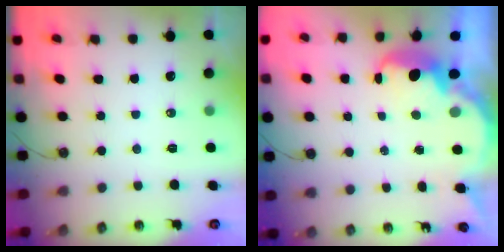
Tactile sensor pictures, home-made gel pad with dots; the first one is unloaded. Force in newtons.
{"total": 3.7, "press": 3.7, "slide": 0.5}